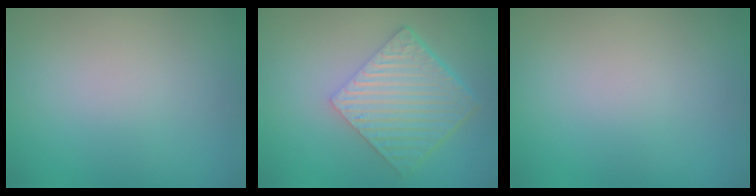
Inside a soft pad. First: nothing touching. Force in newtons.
{"total": 6.4, "press": 4.4, "slide": 4.6}
{"total": 0.0}